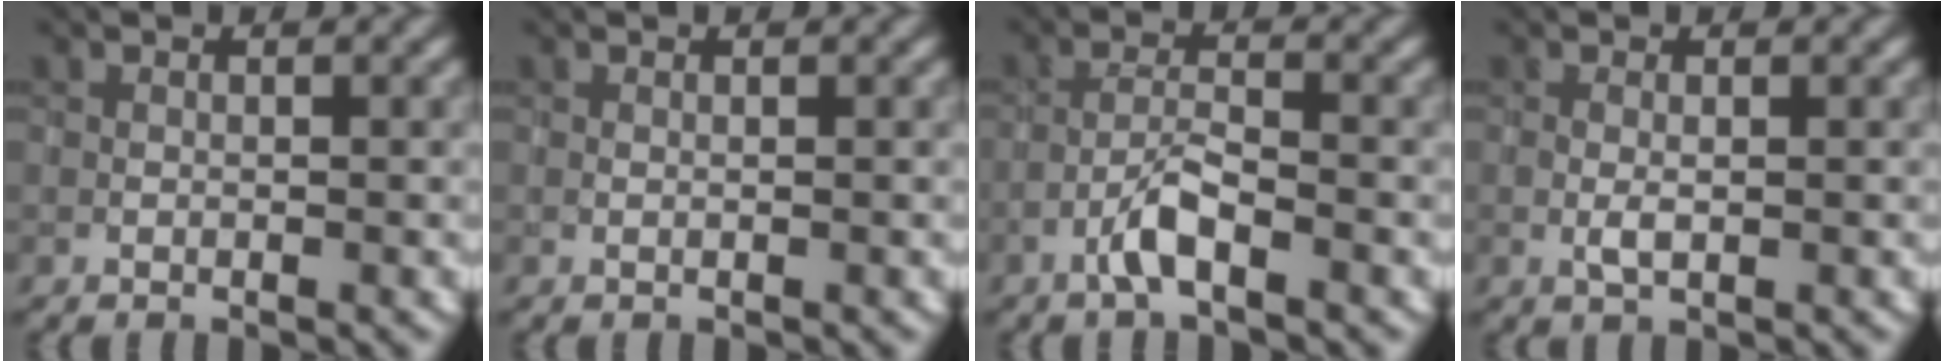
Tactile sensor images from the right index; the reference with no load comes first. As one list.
[{"total": 0.0}, {"total": 2.9, "force": [-1.7, 0.5, 2.3], "torque": [-0.046, 0.008, -0.040]}, {"total": 1.2, "force": [-0.2, 0.4, 1.2], "torque": [-0.026, -0.001, -0.003]}]